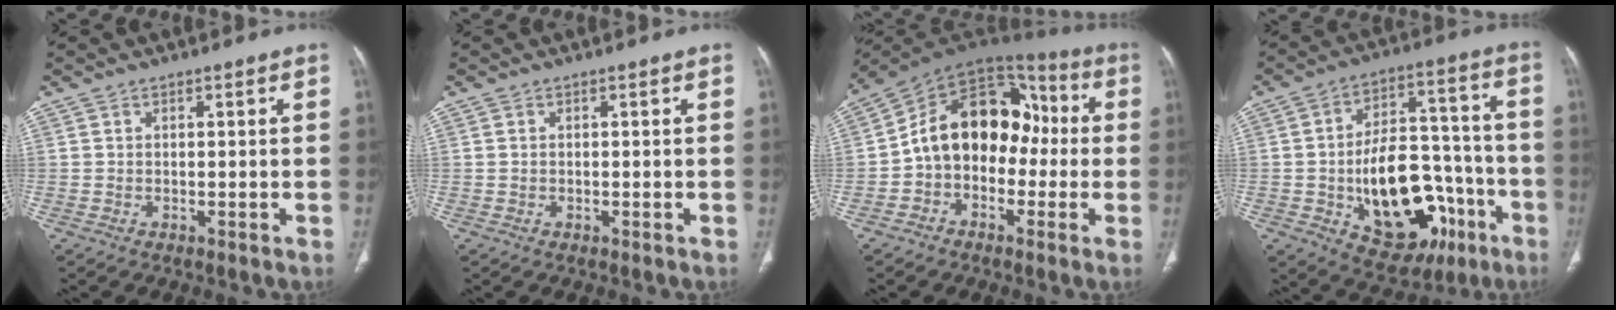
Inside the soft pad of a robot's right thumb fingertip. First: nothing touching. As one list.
[{"total": 0.0}, {"total": 16.7, "force": [-1.3, 12.1, 11.3], "torque": [-0.137, 0.060, -0.037]}, {"total": 23.1, "force": [-7.4, 13.6, 17.1], "torque": [-0.229, 0.048, -0.090]}]